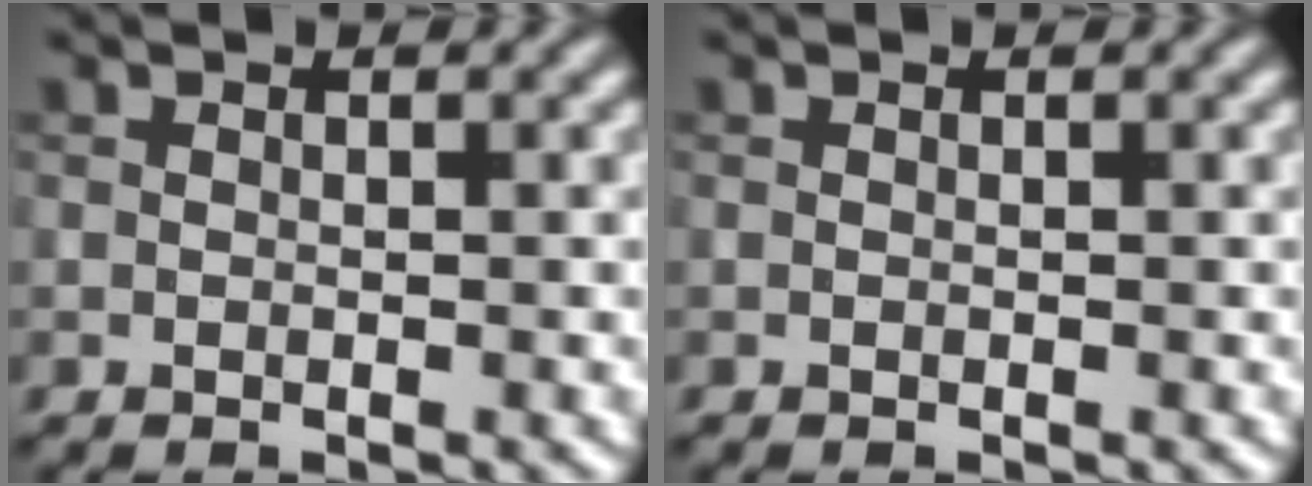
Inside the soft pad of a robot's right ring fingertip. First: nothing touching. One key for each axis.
{"total": 0.0}